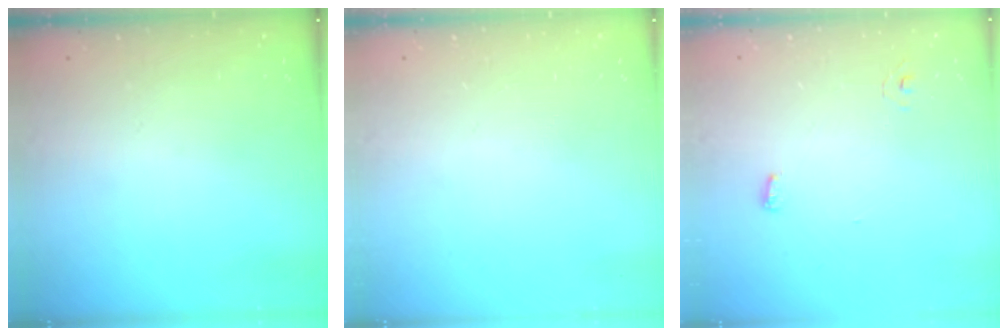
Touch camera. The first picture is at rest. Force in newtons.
{"total": 0.0}
{"total": 4.4, "press": 3.9, "slide": 2.1}